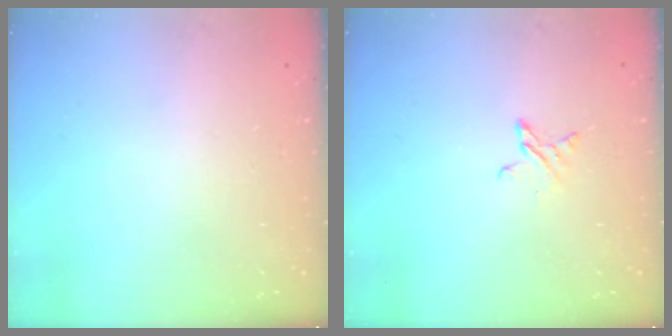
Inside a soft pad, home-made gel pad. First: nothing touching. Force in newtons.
{"total": 4.1, "press": 4.1, "slide": 0.4}